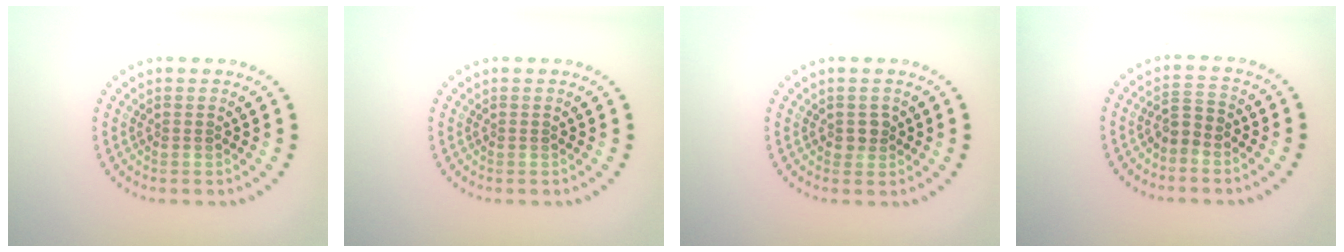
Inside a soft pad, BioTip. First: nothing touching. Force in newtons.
{"total": 0.0}
{"total": 1.3, "press": 1.1, "slide": 0.6}
{"total": 2.1, "press": 1.7, "slide": 1.2}